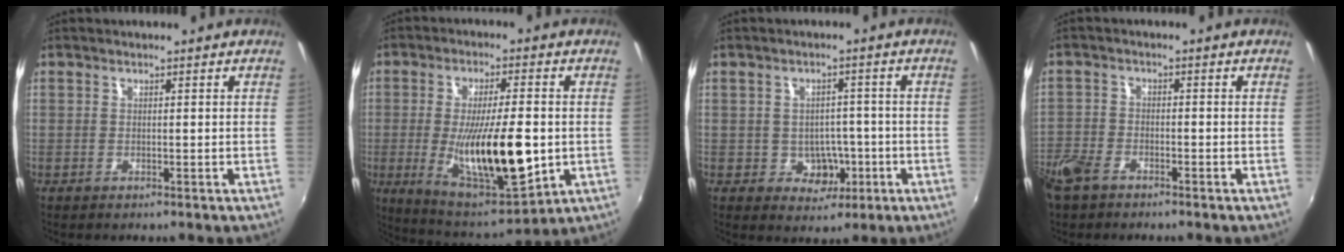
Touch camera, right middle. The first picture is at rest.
{"total": 18.7, "force": [-2.6, 5.9, 17.5], "torque": [-0.304, -0.034, -0.032]}
{"total": 4.6, "force": [-1.3, 4.1, 1.8], "torque": [-0.036, 0.009, -0.003]}
{"total": 8.6, "force": [-5.9, 4.6, 4.1], "torque": [-0.110, -0.018, -0.124]}